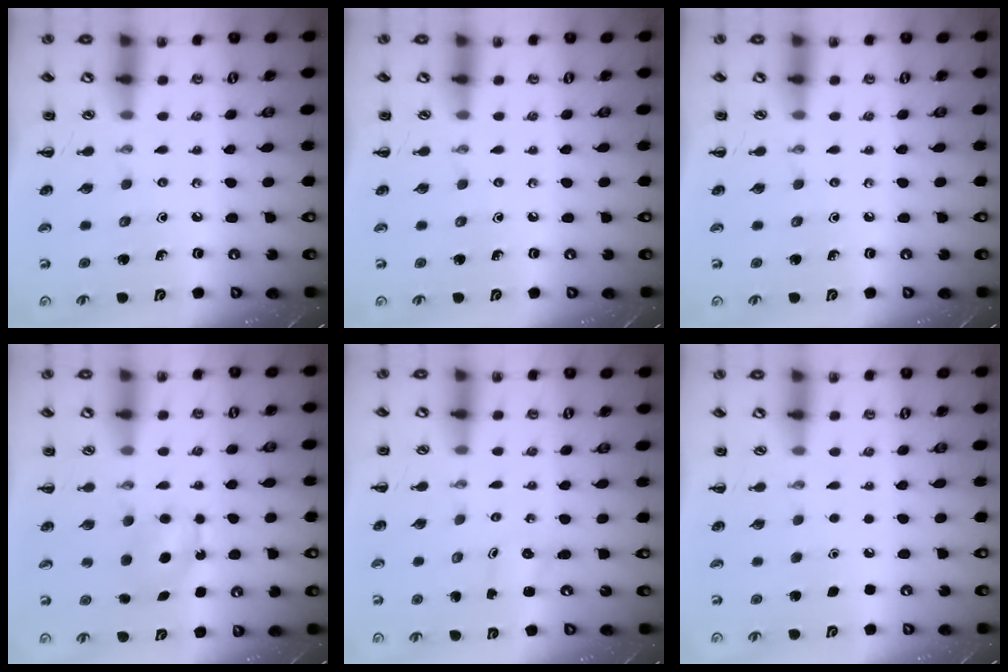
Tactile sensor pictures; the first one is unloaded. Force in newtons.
{"total": 0.0}
{"total": 0.0}
{"total": 5.8, "press": 5.6, "slide": 1.7}
{"total": 1.8, "press": 1.7, "slide": 0.6}
{"total": 1.7, "press": 1.7, "slide": 0.1}